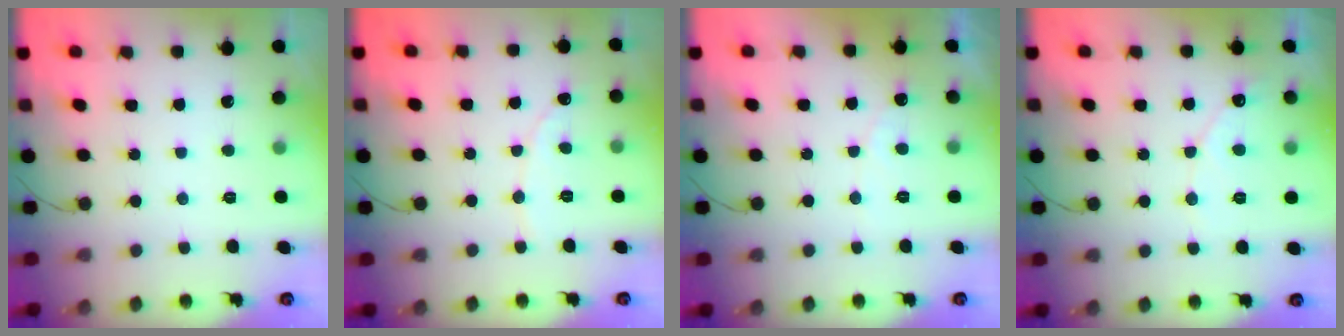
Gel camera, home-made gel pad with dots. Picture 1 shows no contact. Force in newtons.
{"total": 2.1, "press": 2.1, "slide": 0.1}
{"total": 4.1, "press": 4.1, "slide": 0.4}
{"total": 5.4, "press": 5.4, "slide": 0.4}